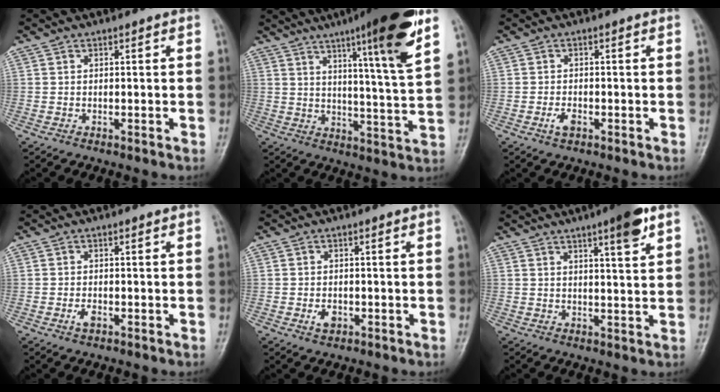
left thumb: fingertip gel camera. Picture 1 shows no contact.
{"total": 17.1, "force": [9.5, 1.2, 14.1], "torque": [-0.198, -0.046, 0.139]}
{"total": 2.0, "force": [-0.9, 1.0, 1.4], "torque": [-0.030, 0.002, -0.016]}
{"total": 1.4, "force": [-0.6, 0.8, 1.1], "torque": [-0.022, -0.001, -0.011]}
{"total": 2.0, "force": [-0.6, 1.4, 1.3], "torque": [-0.020, 0.000, -0.008]}
{"total": 6.8, "force": [4.0, 0.9, 5.4], "torque": [-0.072, -0.020, 0.057]}